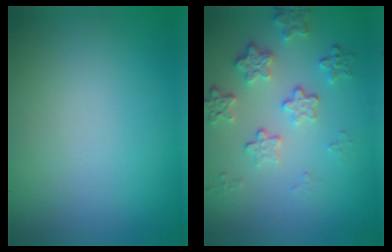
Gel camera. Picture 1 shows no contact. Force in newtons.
{"total": 4.0, "press": 3.0, "slide": 2.6}